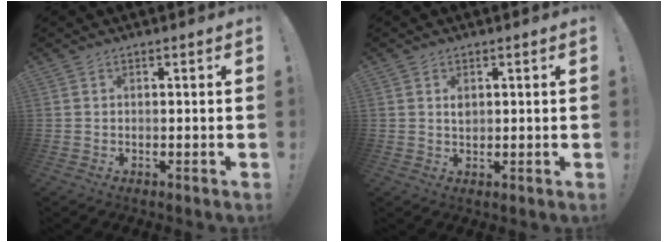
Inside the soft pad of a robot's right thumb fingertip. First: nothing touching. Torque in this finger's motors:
{"motor_torque": [0.03, 0.03, 0.29, -0.40, 0.04]}